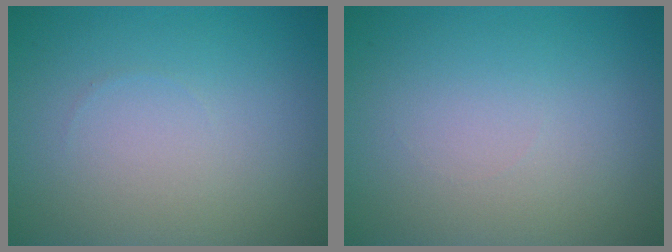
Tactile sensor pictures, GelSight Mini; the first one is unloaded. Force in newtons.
{"total": 0.0}